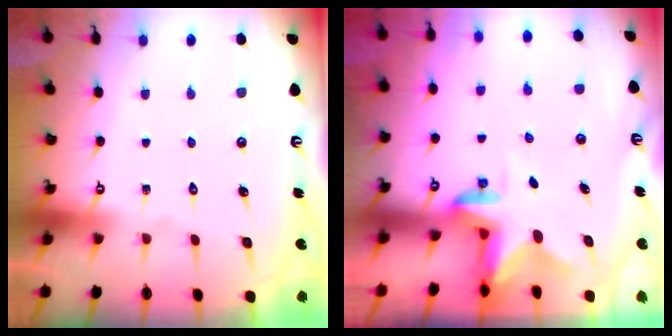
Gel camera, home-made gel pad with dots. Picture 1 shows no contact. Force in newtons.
{"total": 2.4, "press": 2.4, "slide": 0.4}